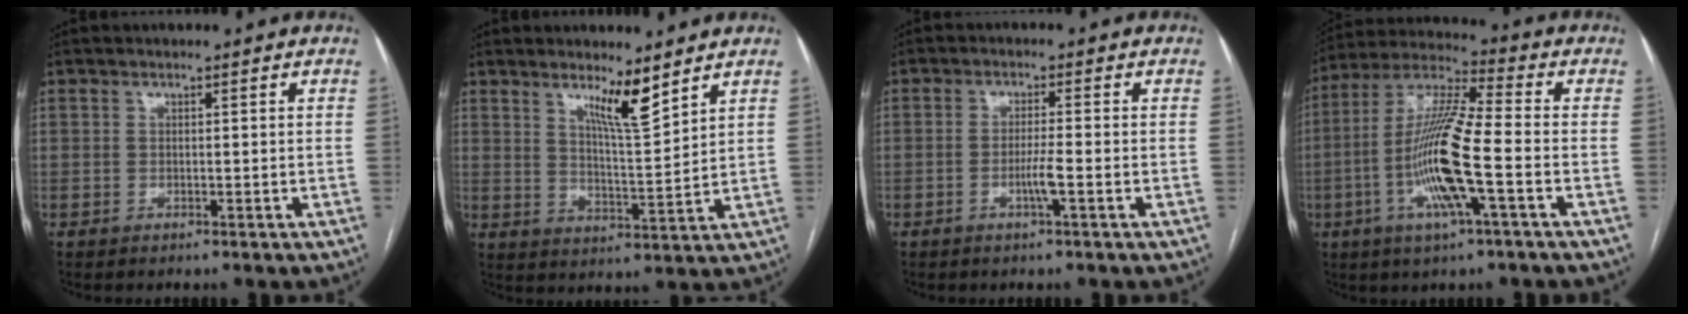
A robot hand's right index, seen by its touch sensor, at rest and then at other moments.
{"total": 6.6, "force": [4.8, 0.0, 4.6], "torque": [-0.080, -0.019, 0.085]}
{"total": 3.0, "force": [-1.1, -0.3, 2.8], "torque": [-0.054, -0.004, -0.022]}
{"total": 14.7, "force": [-3.7, 1.0, 14.2], "torque": [-0.288, -0.004, -0.076]}